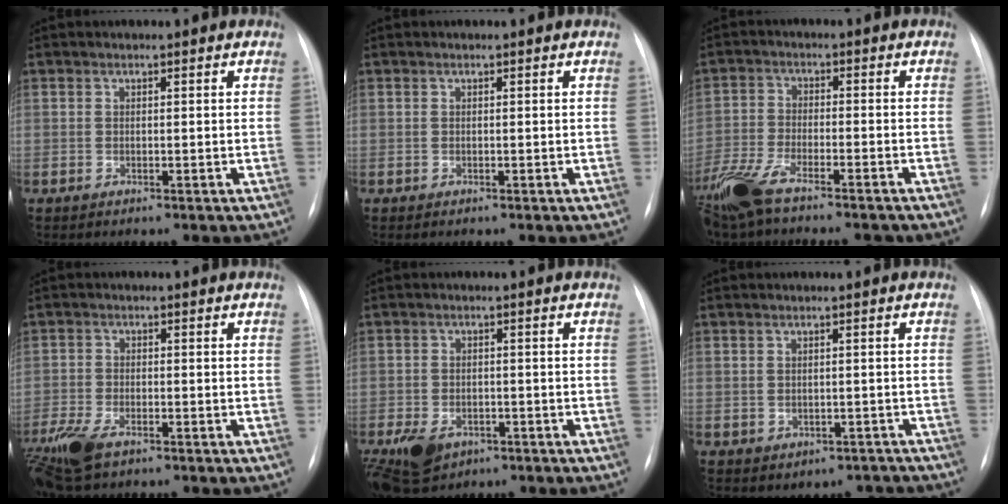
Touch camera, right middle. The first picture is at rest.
{"total": 0.0}
{"total": 12.7, "force": [-10.1, 2.7, 7.2], "torque": [-0.144, -0.016, -0.169]}
{"total": 8.3, "force": [-5.6, 3.0, 5.2], "torque": [-0.112, -0.018, -0.103]}
{"total": 8.0, "force": [-4.5, 5.4, 3.9], "torque": [-0.083, -0.003, -0.064]}
{"total": 4.4, "force": [-3.2, 3.0, 0.7], "torque": [0.001, 0.024, -0.032]}